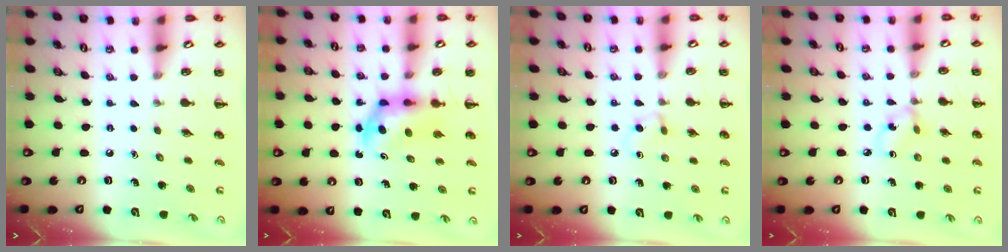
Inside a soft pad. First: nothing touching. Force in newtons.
{"total": 6.1, "press": 6.0, "slide": 1.3}
{"total": 3.9, "press": 3.6, "slide": 1.4}
{"total": 2.4, "press": 2.4, "slide": 0.6}